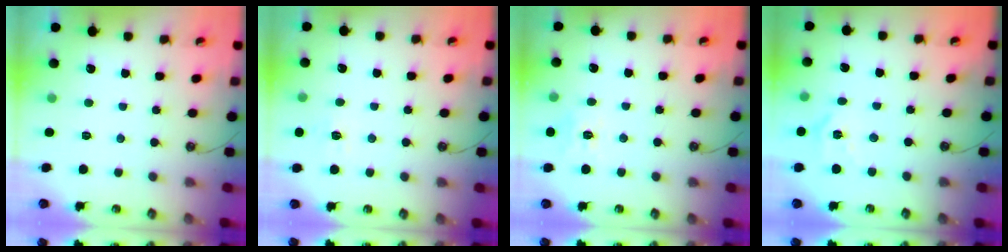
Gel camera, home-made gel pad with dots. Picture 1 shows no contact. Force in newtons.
{"total": 6.3, "press": 6.3, "slide": 0.5}
{"total": 8.3, "press": 8.2, "slide": 1.0}
{"total": 9.4, "press": 9.3, "slide": 1.3}